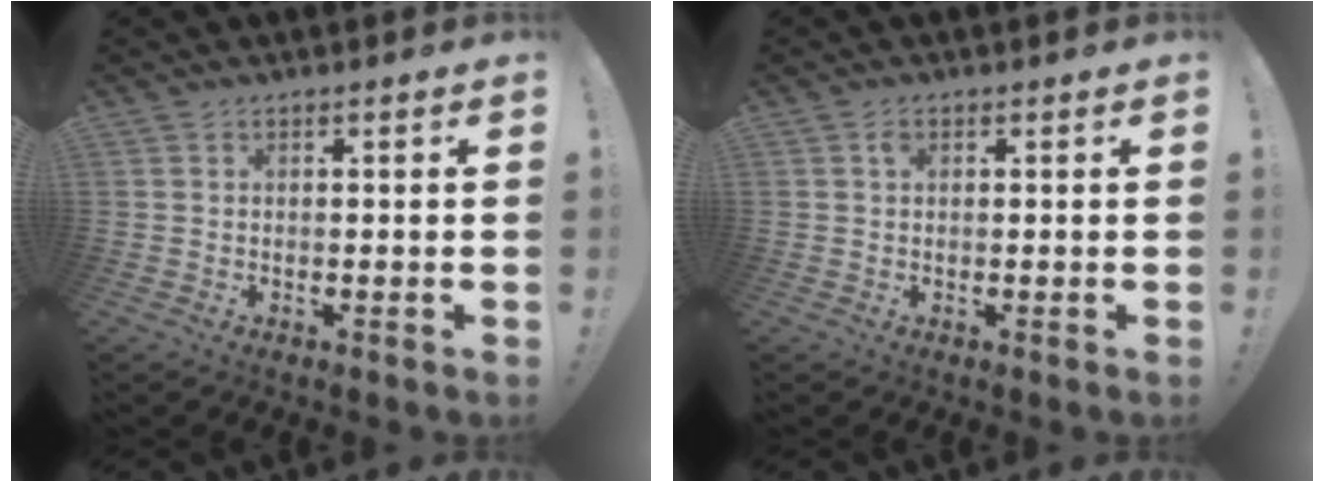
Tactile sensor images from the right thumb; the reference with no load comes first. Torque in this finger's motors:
{"motor_torque": [-0.18, 0.55, 0.17, -0.03, 0.00]}